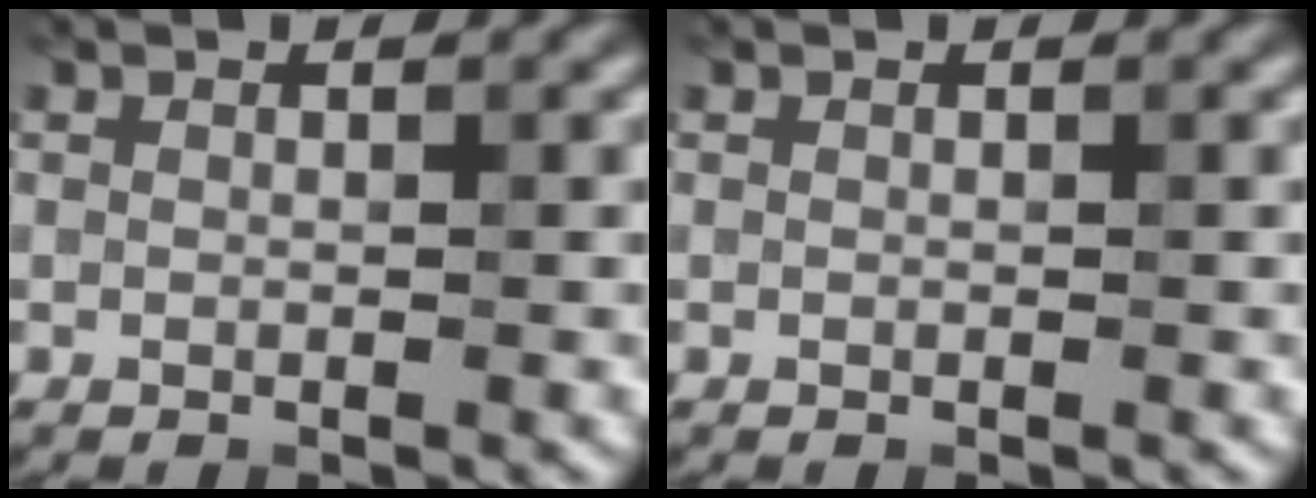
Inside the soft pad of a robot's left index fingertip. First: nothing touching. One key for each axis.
{"total": 0.0}